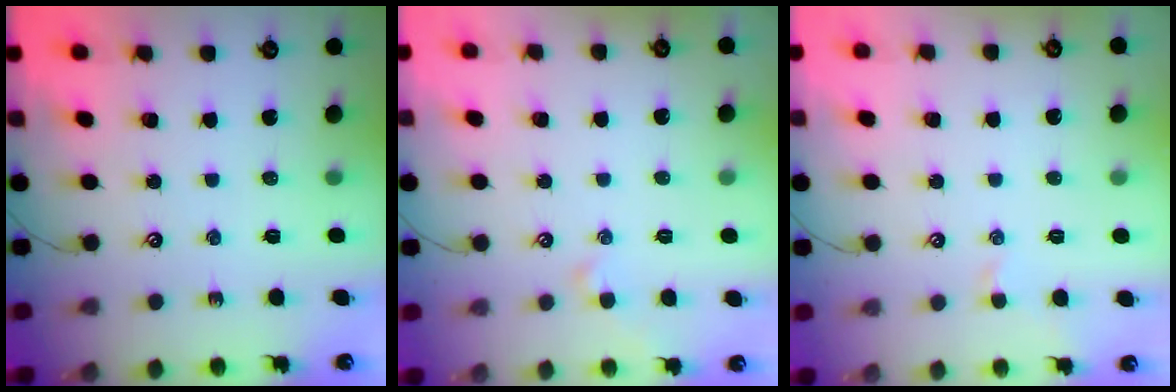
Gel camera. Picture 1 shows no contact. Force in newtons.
{"total": 1.3, "press": 1.2, "slide": 0.5}
{"total": 1.3, "press": 1.2, "slide": 0.4}